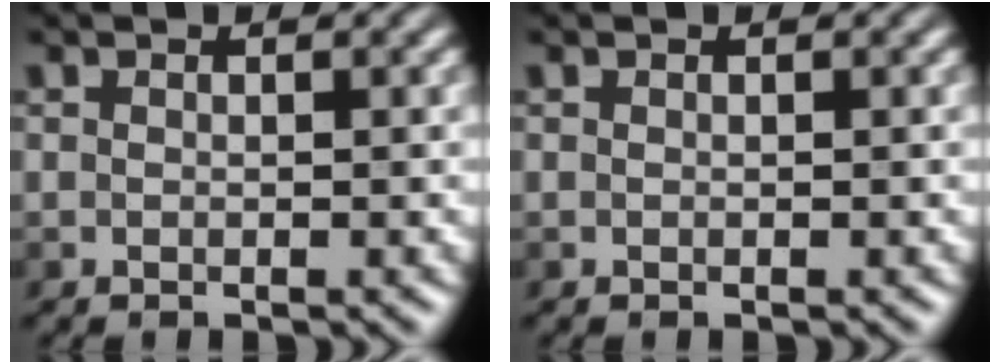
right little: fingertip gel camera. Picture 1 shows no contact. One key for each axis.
{"total": 0.0}